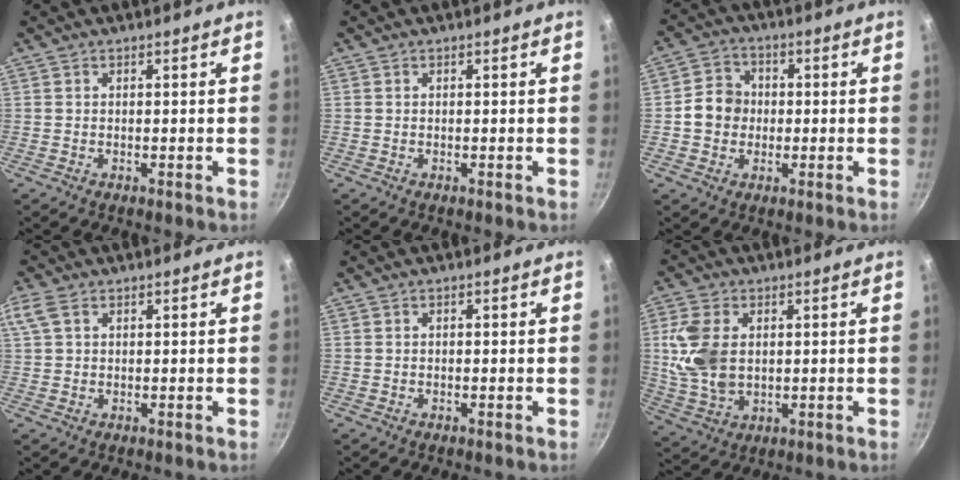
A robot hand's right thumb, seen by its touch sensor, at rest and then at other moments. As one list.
[{"total": 0.0}, {"total": 7.0, "force": [-0.3, 6.3, 3.0], "torque": [-0.021, 0.015, -0.019]}, {"total": 3.9, "force": [1.6, 2.4, 2.7], "torque": [-0.059, 0.012, 0.034]}, {"total": 0.0}, {"total": 10.9, "force": [1.5, 7.3, 8.0], "torque": [-0.152, -0.009, 0.035]}]